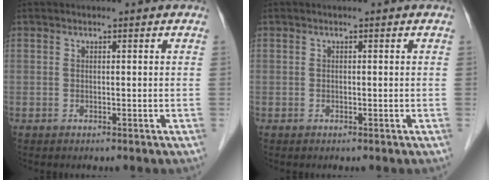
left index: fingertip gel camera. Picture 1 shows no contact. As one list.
[{"total": 0.0}]